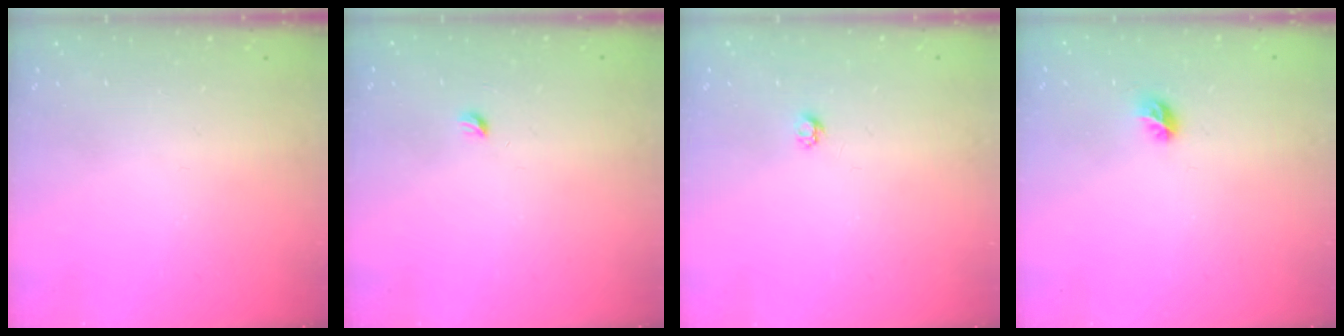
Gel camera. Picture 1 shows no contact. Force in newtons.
{"total": 2.9, "press": 2.9, "slide": 0.4}
{"total": 2.7, "press": 2.7, "slide": 0.4}
{"total": 5.4, "press": 5.2, "slide": 1.4}